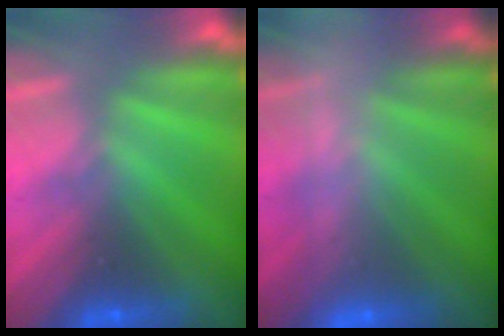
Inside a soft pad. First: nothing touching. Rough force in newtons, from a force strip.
{"total": 2.5}